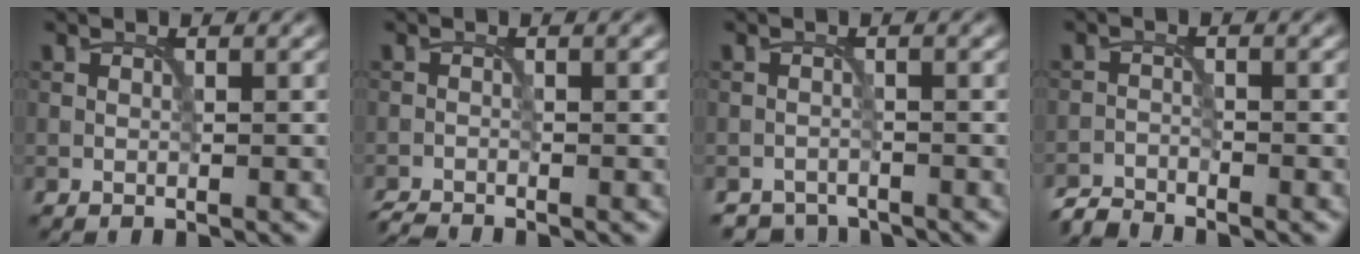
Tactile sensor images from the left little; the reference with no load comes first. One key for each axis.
{"total": 1.7, "fx": -1.5, "fy": 0.2, "fz": 0.7, "tx": -0.009, "ty": -0.006, "tz": -0.037}
{"total": 2.1, "fx": -2.0, "fy": 0.4, "fz": -0.2, "tx": 0.013, "ty": -0.001, "tz": -0.035}
{"total": 2.3, "fx": -2.3, "fy": 0.1, "fz": 0.1, "tx": -0.002, "ty": -0.004, "tz": -0.053}